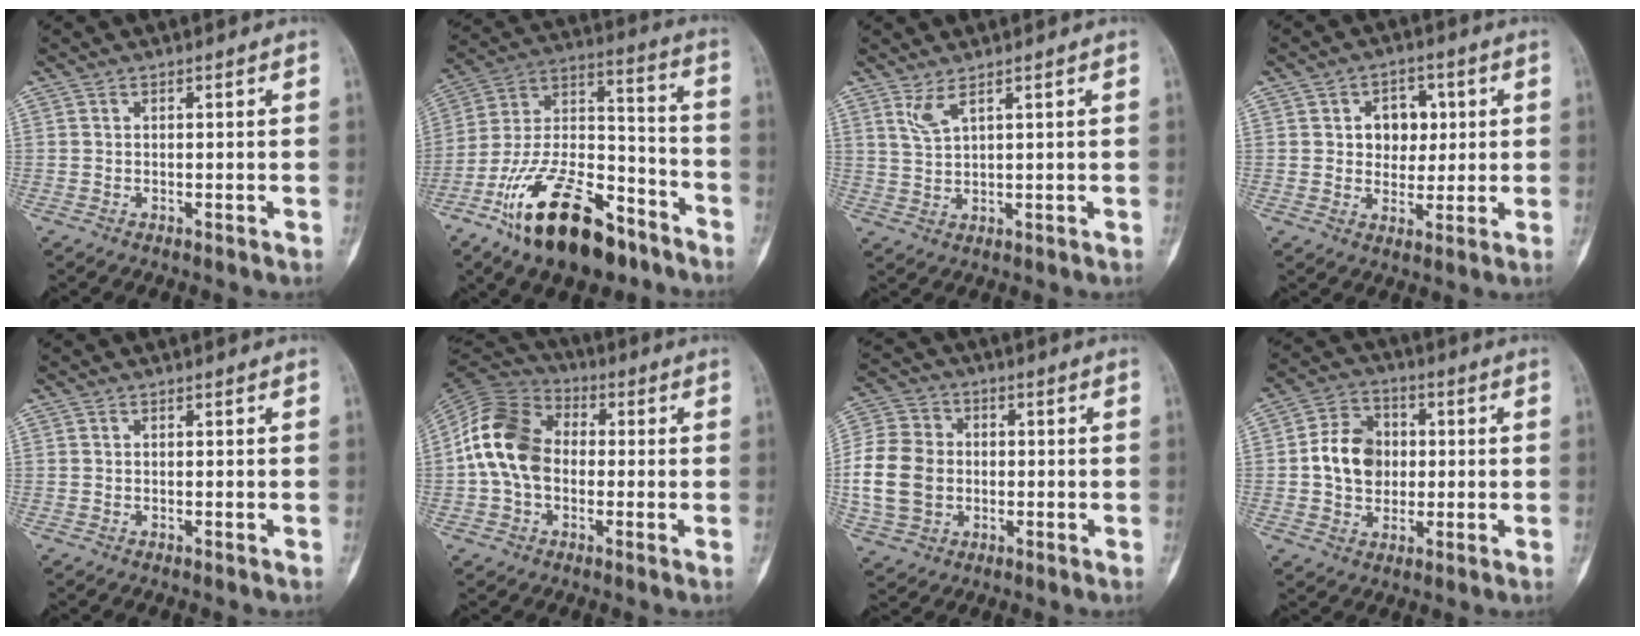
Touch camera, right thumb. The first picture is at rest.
{"total": 23.7, "force": [-14.6, 11.0, 15.0], "torque": [-0.269, 0.084, -0.255]}
{"total": 3.2, "force": [2.2, 0.4, 2.3], "torque": [-0.052, -0.015, 0.053]}
{"total": 7.3, "force": [1.8, 5.7, 4.1], "torque": [-0.017, -0.001, 0.025]}
{"total": 0.0}
{"total": 13.4, "force": [-0.4, 10.0, 9.0], "torque": [-0.158, 0.031, -0.022]}
{"total": 14.9, "force": [-1.4, 12.2, 8.4], "torque": [-0.169, 0.015, -0.023]}
{"total": 10.4, "force": [0.1, 8.2, 6.4], "torque": [-0.086, 0.016, -0.004]}